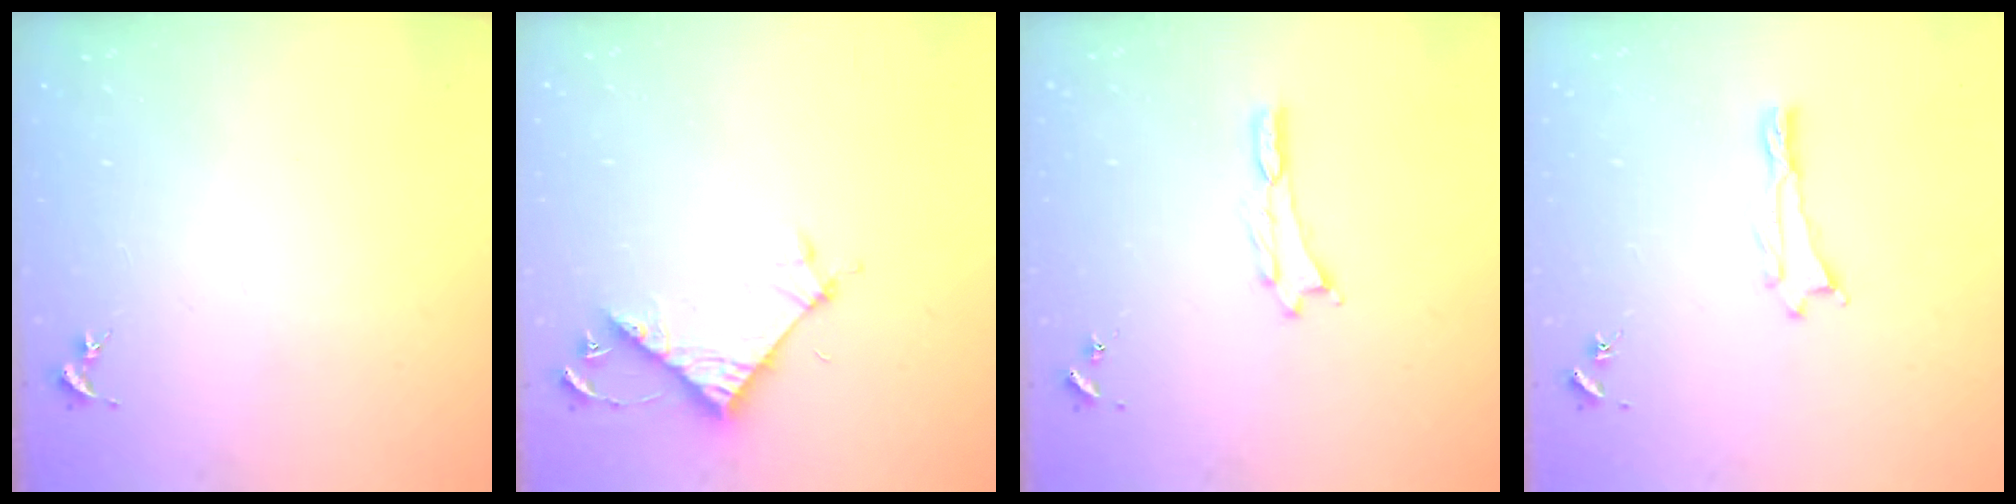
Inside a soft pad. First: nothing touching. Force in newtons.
{"total": 6.0, "press": 6.0, "slide": 0.4}
{"total": 0.0}
{"total": 0.6, "press": 0.5, "slide": 0.2}